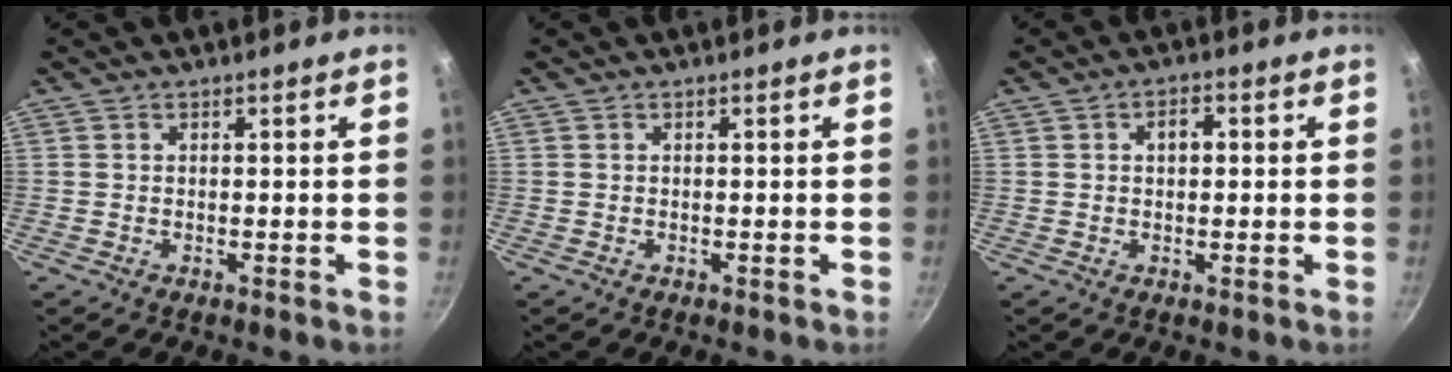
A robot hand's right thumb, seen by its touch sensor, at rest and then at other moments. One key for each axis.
{"total": 0.0}
{"total": 3.1, "fx": 0.6, "fy": 1.9, "fz": 2.4, "tx": -0.024, "ty": 0.010, "tz": 0.007}